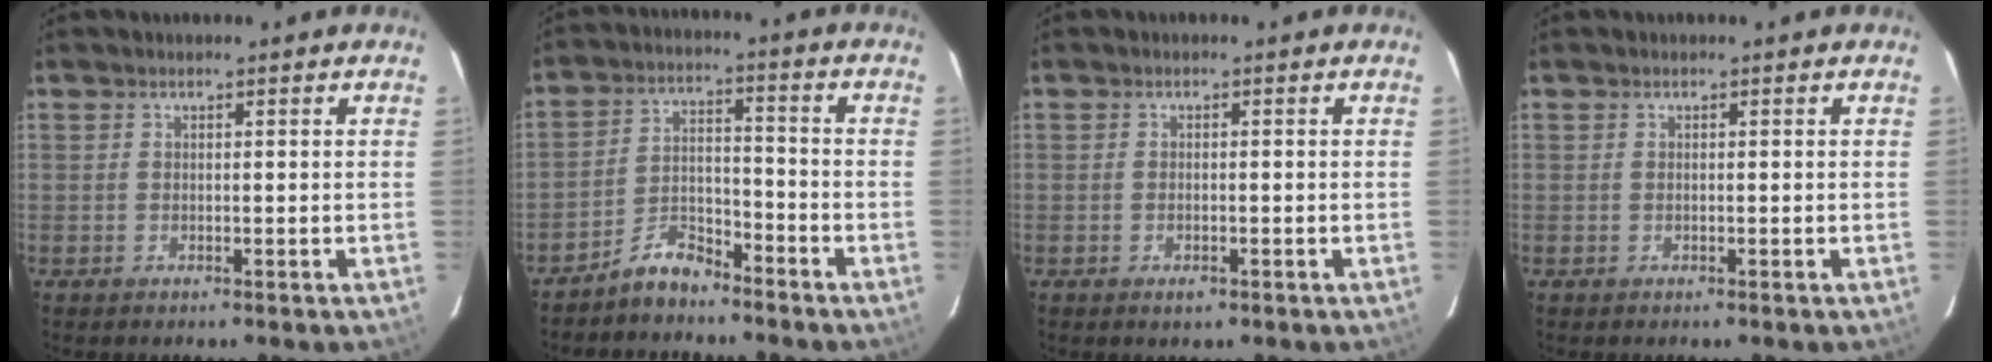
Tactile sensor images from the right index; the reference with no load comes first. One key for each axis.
{"total": 6.3, "fx": -5.5, "fy": 2.5, "fz": 1.8, "tx": -0.046, "ty": 0.027, "tz": -0.100}
{"total": 1.6, "fx": -0.9, "fy": 0.9, "fz": 1.0, "tx": -0.018, "ty": -0.001, "tz": -0.014}
{"total": 0.0}